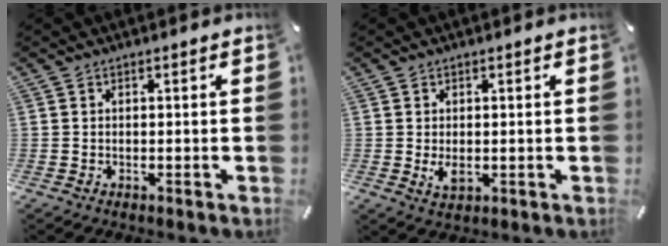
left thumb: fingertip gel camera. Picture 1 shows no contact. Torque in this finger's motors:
{"motor_torque": [0.32, 0.57, -0.04, 0.10, 0.02]}